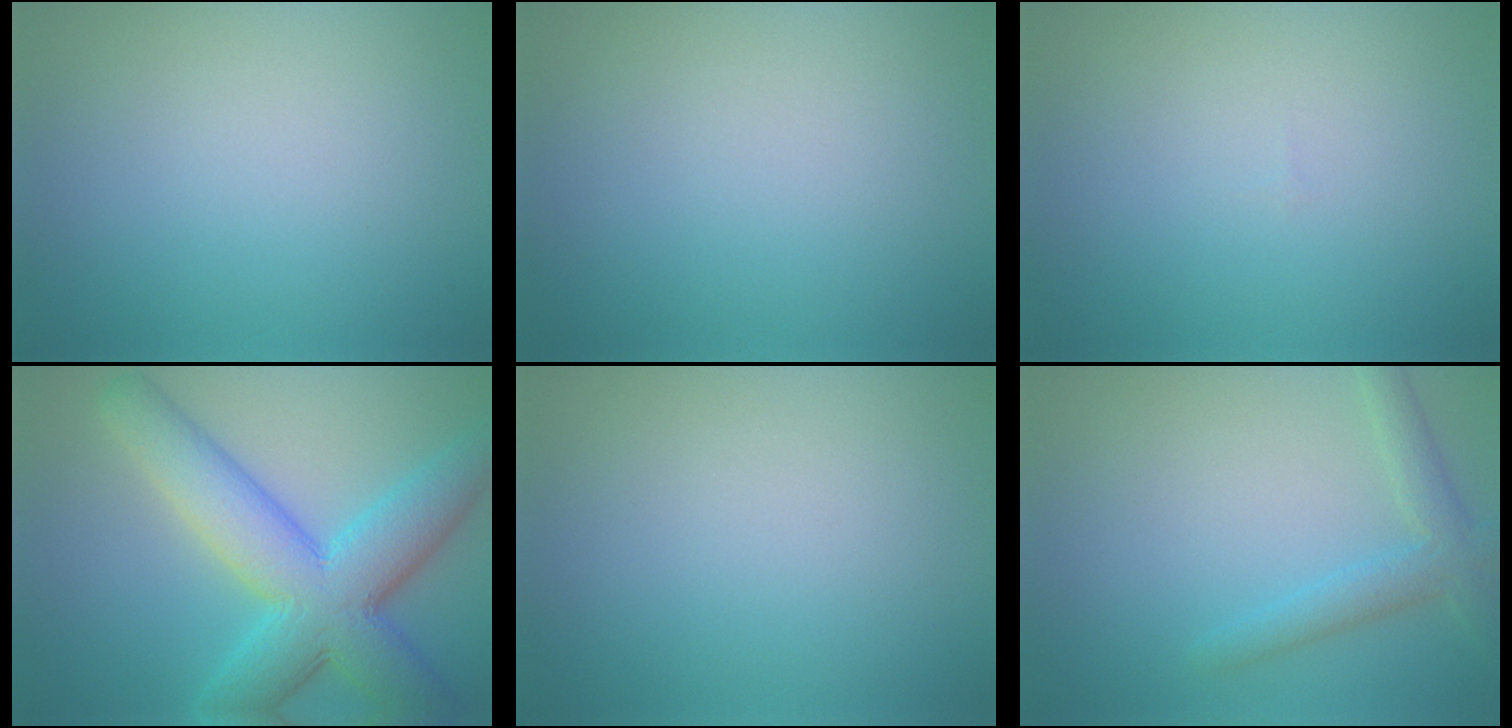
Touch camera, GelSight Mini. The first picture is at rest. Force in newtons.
{"total": 0.0}
{"total": 0.0}
{"total": 9.8, "press": 9.8, "slide": 0.4}
{"total": 0.0}
{"total": 2.9, "press": 2.9, "slide": 0.2}